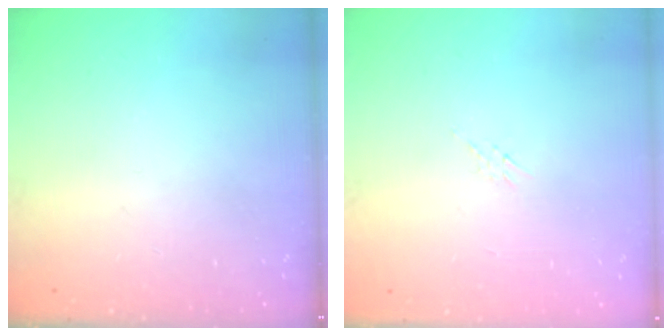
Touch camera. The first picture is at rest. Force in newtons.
{"total": 2.6, "press": 2.6, "slide": 0.2}